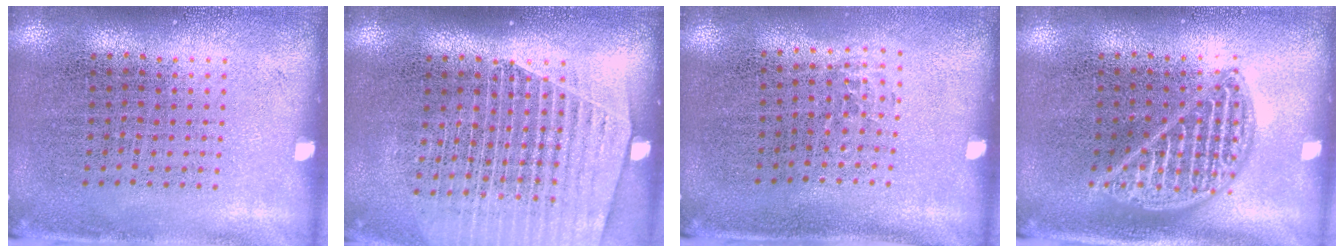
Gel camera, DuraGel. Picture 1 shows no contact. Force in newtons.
{"total": 1.7, "press": 1.6, "slide": 0.5}
{"total": 0.6, "press": 0.4, "slide": 0.3}
{"total": 2.2, "press": 2.2, "slide": 0.2}